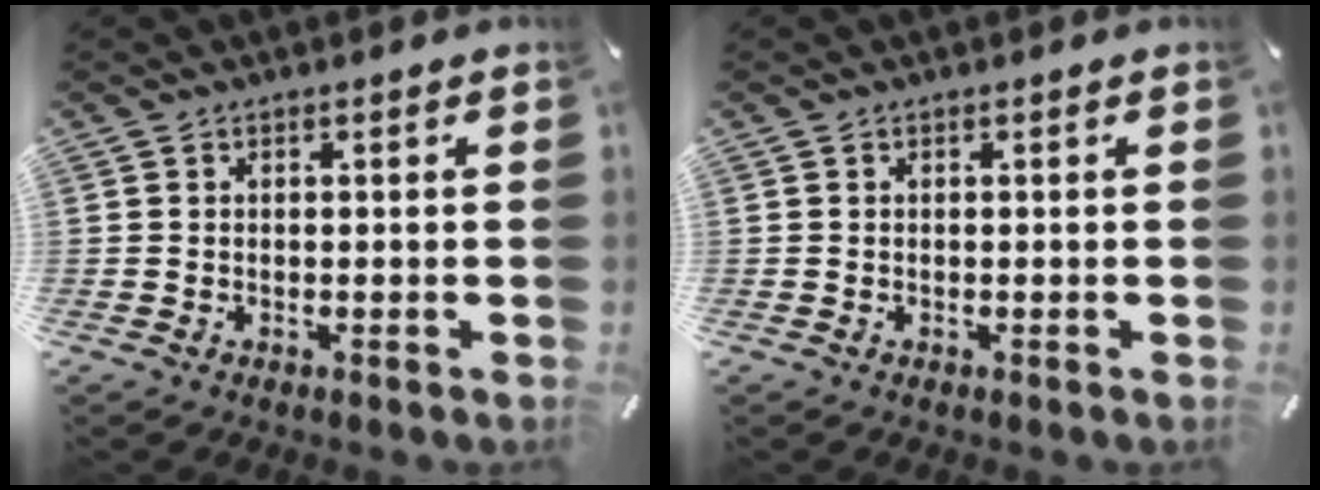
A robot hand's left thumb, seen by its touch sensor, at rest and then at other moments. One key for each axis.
{"total": 0.0}